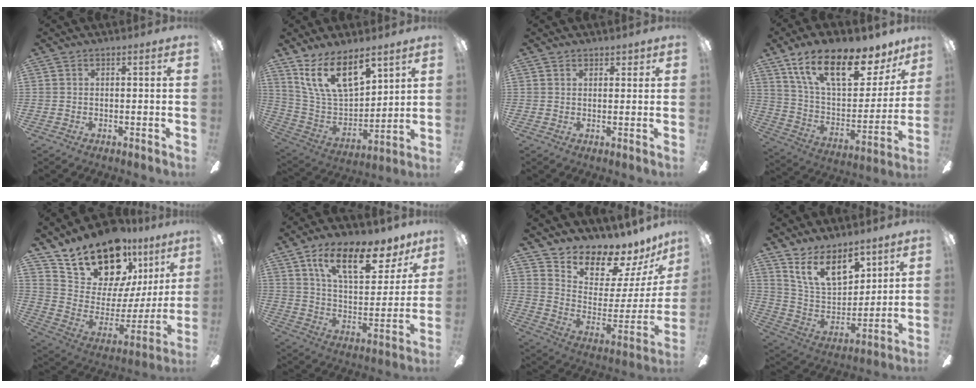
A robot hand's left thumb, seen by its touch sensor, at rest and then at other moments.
{"total": 17.6, "force": [11.4, 8.0, 10.7], "torque": [-0.208, -0.061, 0.208]}
{"total": 2.1, "force": [1.5, 1.4, 0.2], "torque": [0.002, 0.000, 0.028]}
{"total": 21.9, "force": [13.8, 8.9, 14.5], "torque": [-0.236, -0.074, 0.236]}
{"total": 21.6, "force": [17.1, 9.9, 8.8], "torque": [-0.152, -0.126, 0.316]}
{"total": 19.2, "force": [11.6, 8.2, 13.0], "torque": [-0.202, -0.060, 0.189]}
{"total": 12.6, "force": [11.3, 4.8, 2.9], "torque": [-0.045, -0.118, 0.196]}
{"total": 15.8, "force": [10.3, 8.0, 8.9], "torque": [-0.167, -0.047, 0.195]}